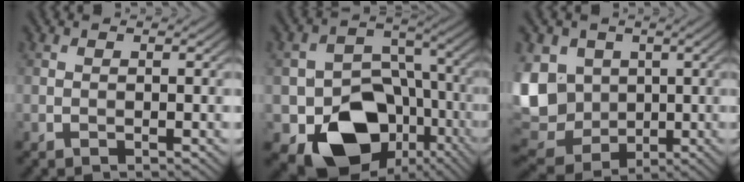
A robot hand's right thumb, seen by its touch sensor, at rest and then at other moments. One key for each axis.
{"total": 14.0, "fx": -6.1, "fy": 10.1, "fz": 7.5, "tx": -0.122, "ty": -0.035, "tz": -0.102}
{"total": 13.1, "fx": 0.8, "fy": 10.8, "fz": 7.4, "tx": -0.214, "ty": -0.011, "tz": 0.016}